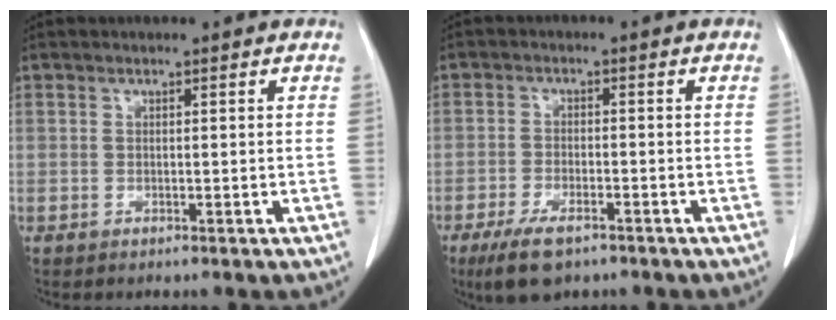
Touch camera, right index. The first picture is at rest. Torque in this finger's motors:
{"motor_torque": [0.58, -0.51, 0.28, 0.08]}